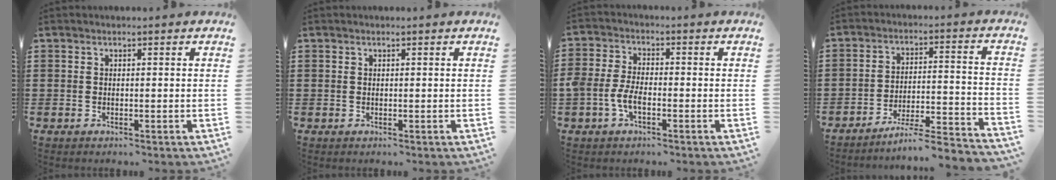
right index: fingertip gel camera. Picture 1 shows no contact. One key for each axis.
{"total": 0.0}
{"total": 4.5, "fx": -1.6, "fy": 2.3, "fz": 3.5, "tx": -0.089, "ty": -0.002, "tz": -0.035}
{"total": 5.8, "fx": -5.2, "fy": -0.1, "fz": 2.5, "tx": -0.048, "ty": -0.015, "tz": -0.105}